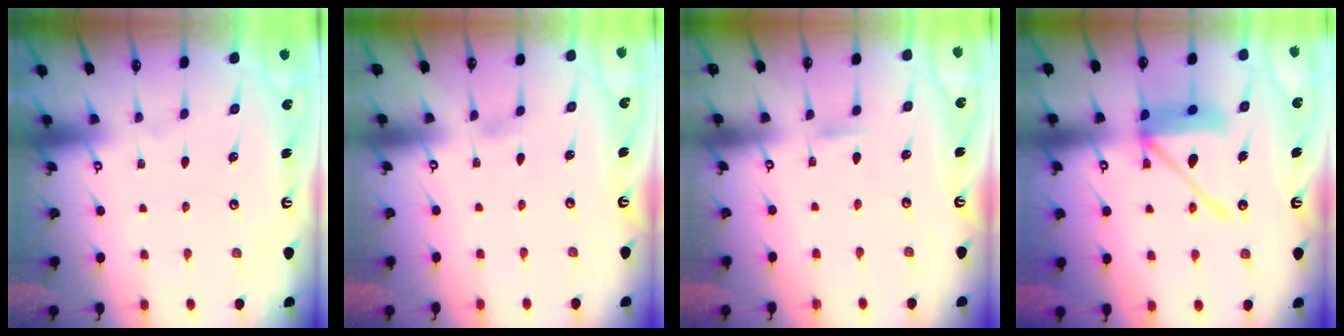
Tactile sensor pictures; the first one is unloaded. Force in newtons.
{"total": 2.1, "press": 2.1, "slide": 0.3}
{"total": 2.7, "press": 2.7, "slide": 0.3}
{"total": 14.5, "press": 14.4, "slide": 1.9}